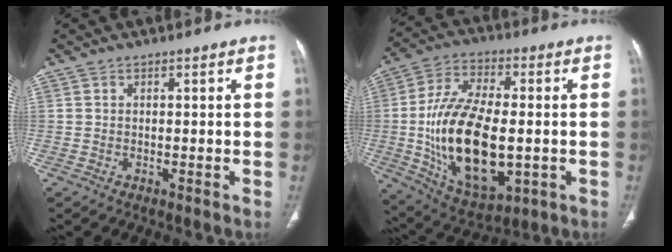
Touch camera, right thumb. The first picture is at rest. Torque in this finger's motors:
{"motor_torque": [-0.09, 2.21, 1.99, 0.61, 0.29]}